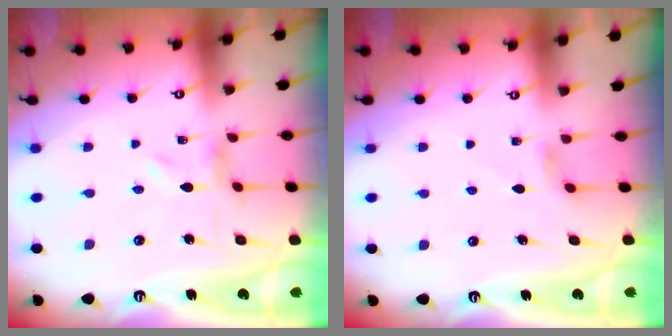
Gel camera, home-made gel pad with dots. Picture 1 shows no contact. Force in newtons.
{"total": 2.5, "press": 2.4, "slide": 0.4}